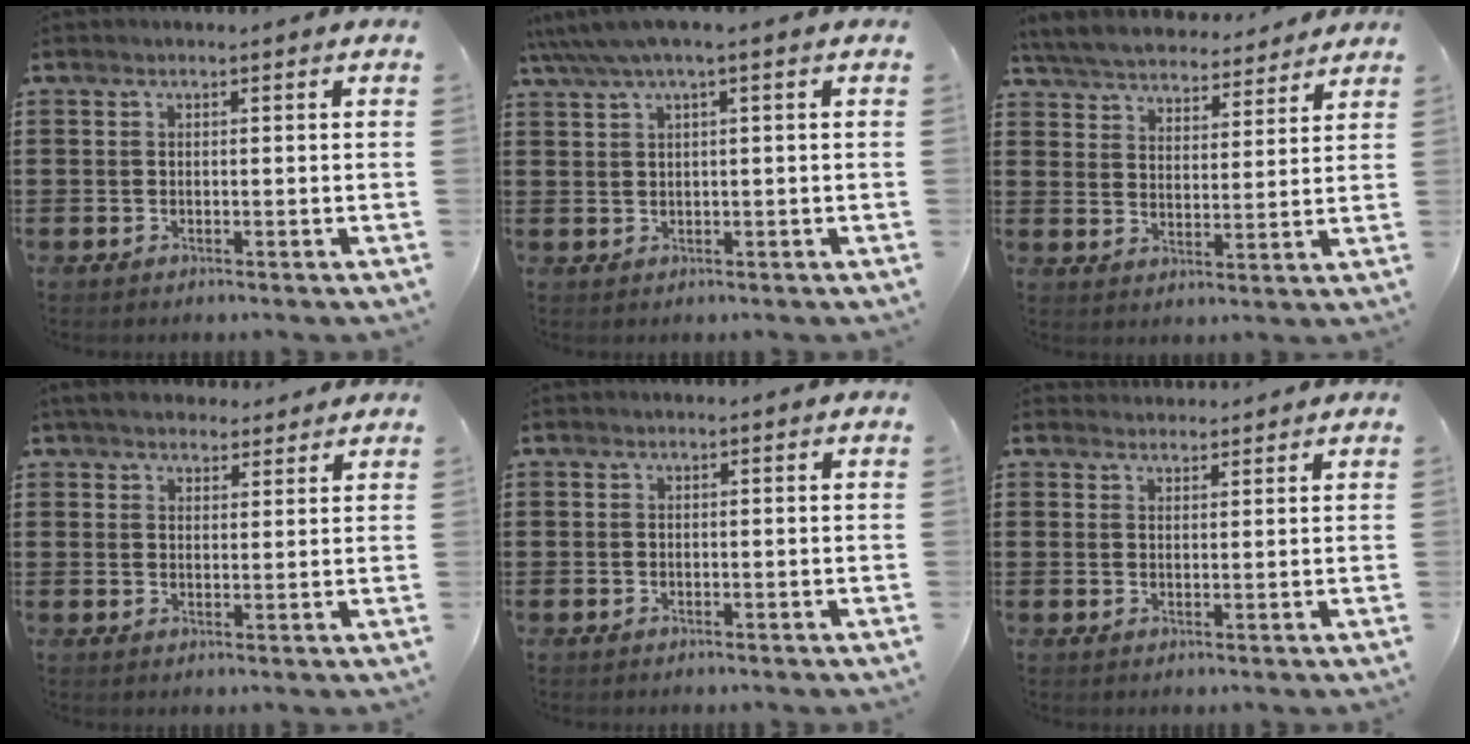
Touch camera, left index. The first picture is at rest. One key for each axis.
{"total": 2.5, "fx": 0.9, "fy": 0.1, "fz": 2.3, "tx": -0.052, "ty": -0.004, "tz": 0.012}
{"total": 5.8, "fx": 5.7, "fy": 0.6, "fz": 0.7, "tx": -0.041, "ty": -0.031, "tz": 0.101}
{"total": 3.9, "fx": 3.6, "fy": 1.3, "fz": 0.9, "tx": -0.028, "ty": -0.002, "tz": 0.069}
{"total": 0.0}
{"total": 2.1, "fx": 2.1, "fy": 0.4, "fz": -0.2, "tx": -0.002, "ty": -0.001, "tz": 0.041}